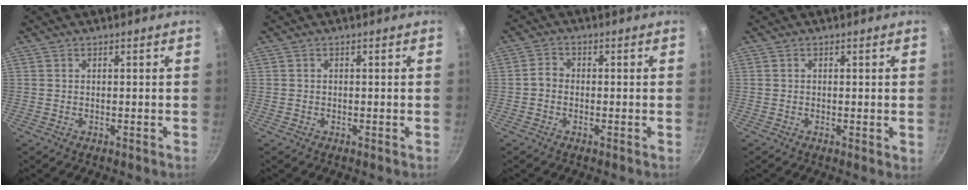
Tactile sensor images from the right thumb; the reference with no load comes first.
{"total": 0.0}
{"total": 2.4, "force": [-0.6, 1.9, 1.4], "torque": [-0.019, 0.010, -0.019]}
{"total": 1.3, "force": [0.0, 0.4, 1.2], "torque": [-0.020, -0.006, -0.003]}